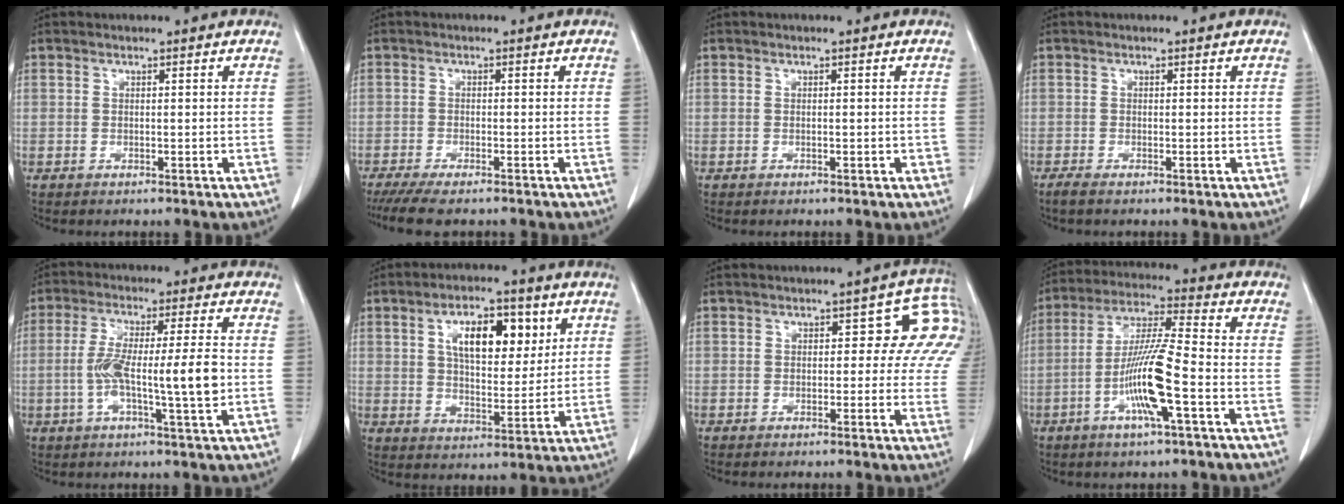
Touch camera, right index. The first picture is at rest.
{"total": 6.8, "force": [-5.6, 1.4, 3.5], "torque": [-0.051, -0.013, -0.089]}
{"total": 0.9, "force": [-0.2, 0.4, 0.8], "torque": [-0.012, 0.001, -0.003]}
{"total": 1.3, "force": [-0.9, 0.2, 0.8], "torque": [-0.020, -0.004, -0.019]}
{"total": 10.8, "force": [-1.5, 0.5, 10.7], "torque": [-0.193, 0.008, -0.029]}
{"total": 10.6, "force": [4.0, 4.9, 8.5], "torque": [-0.136, 0.015, 0.068]}
{"total": 6.3, "force": [1.6, 3.9, 4.7], "torque": [-0.040, 0.023, 0.004]}
{"total": 11.6, "force": [-3.9, 0.2, 10.9], "torque": [-0.215, -0.001, -0.077]}